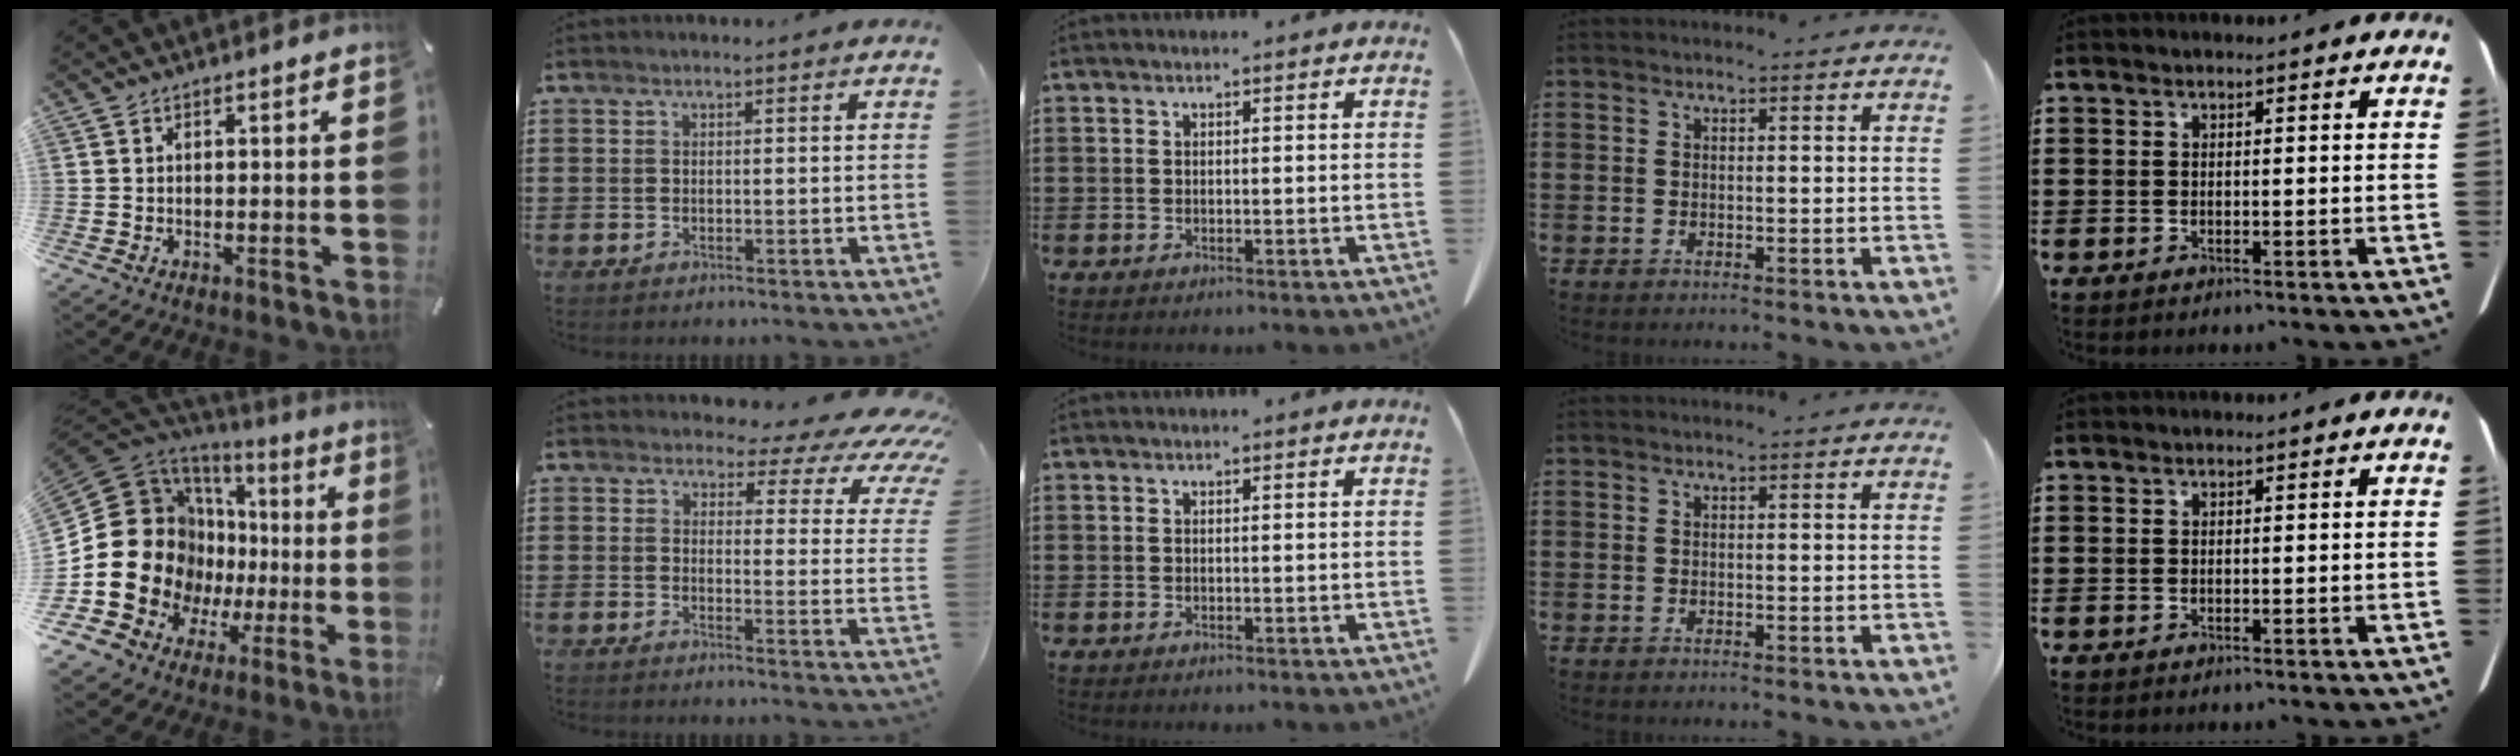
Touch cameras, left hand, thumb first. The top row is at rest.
{"thumb": {"total": 20.7, "force": [0.8, 17.8, 10.5], "torque": [-0.214, -0.039, 0.048]}, "index": {"total": 4.7, "force": [3.3, 1.9, 2.8], "torque": [-0.057, -0.016, 0.049]}}